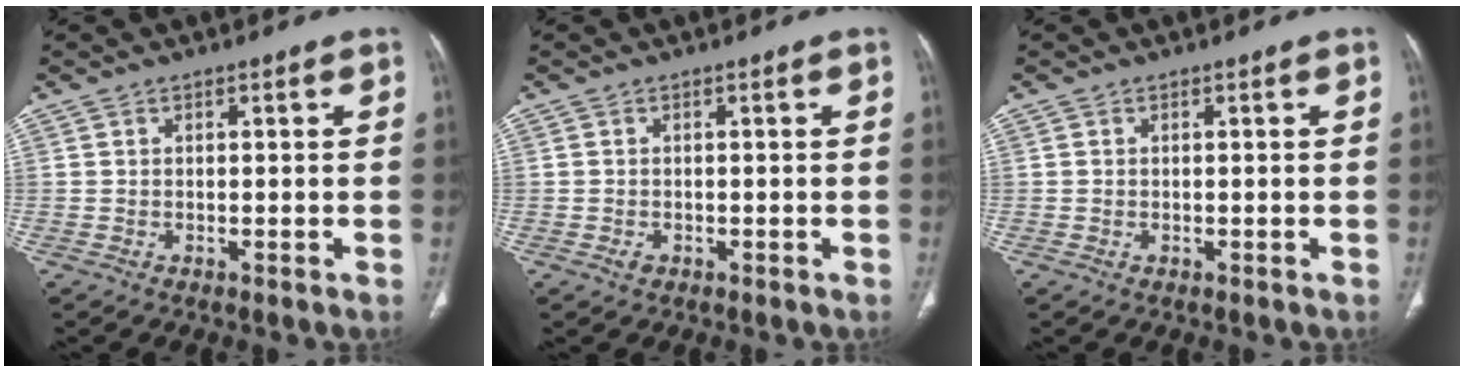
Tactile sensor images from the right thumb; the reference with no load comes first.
{"total": 1.1, "force": [-0.5, 0.8, 0.5], "torque": [-0.010, 0.003, -0.004]}
{"total": 0.0}